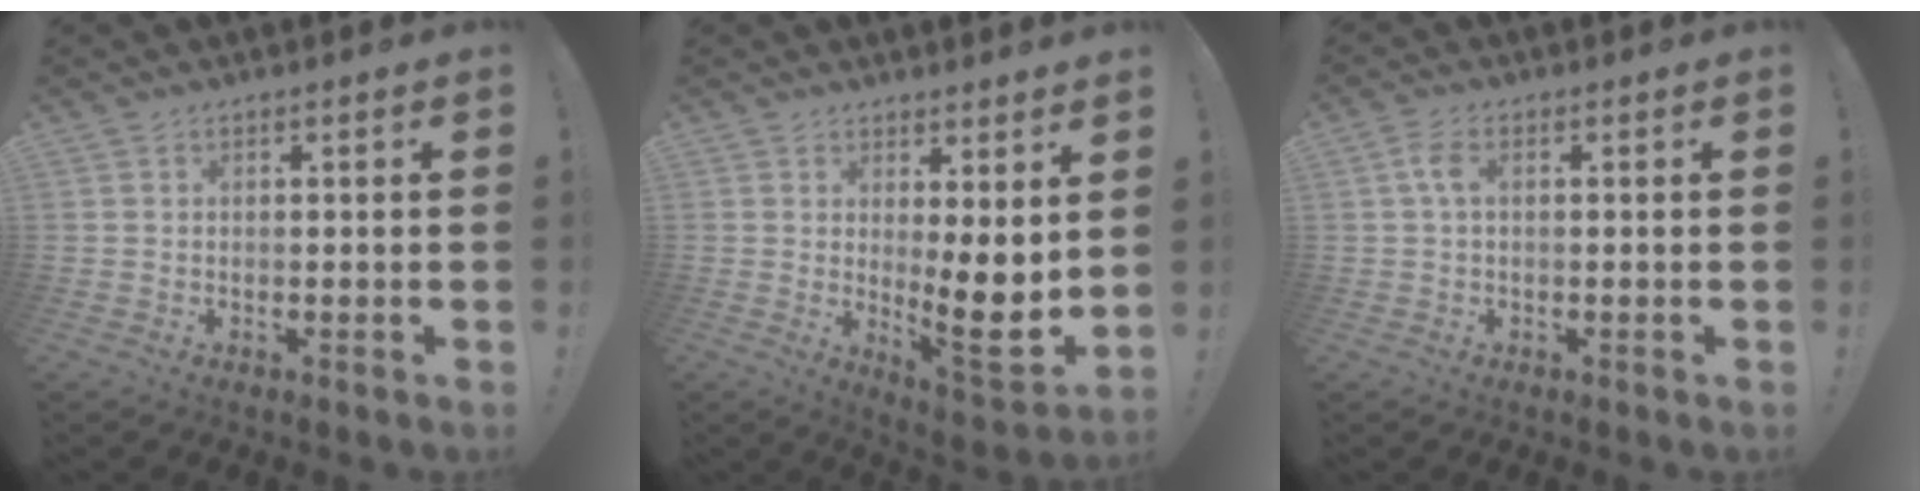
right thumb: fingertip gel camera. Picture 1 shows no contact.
{"total": 9.7, "force": [1.3, 1.8, 9.4], "torque": [-0.115, -0.049, 0.023]}
{"total": 3.8, "force": [0.4, 1.8, 3.4], "torque": [-0.060, 0.009, 0.007]}